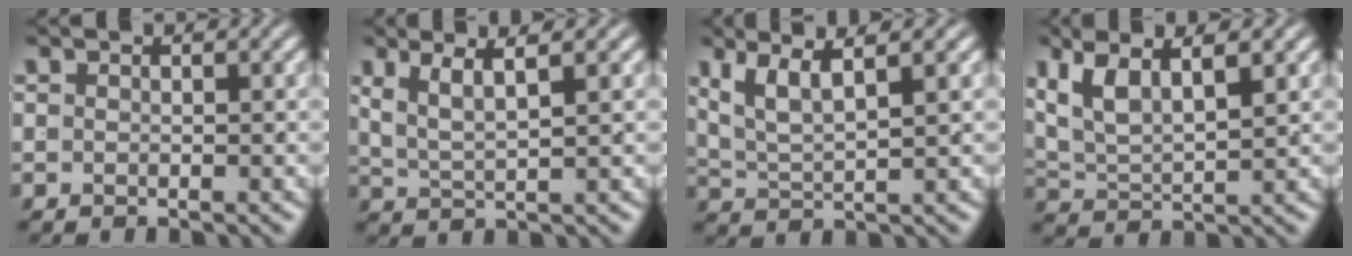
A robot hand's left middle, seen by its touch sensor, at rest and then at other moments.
{"total": 3.3, "force": [1.3, 1.1, 2.8], "torque": [-0.053, -0.008, 0.031]}
{"total": 5.5, "force": [2.3, 3.2, 3.8], "torque": [-0.080, -0.004, 0.041]}
{"total": 6.4, "force": [2.1, 4.3, 4.3], "torque": [-0.098, -0.005, 0.038]}